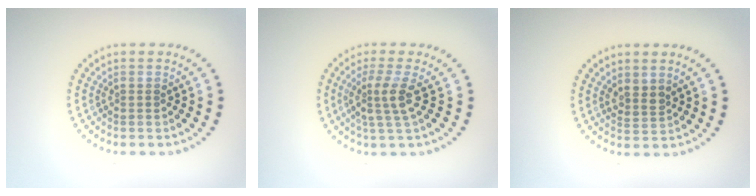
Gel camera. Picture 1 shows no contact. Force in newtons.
{"total": 2.8, "press": 2.1, "slide": 1.8}
{"total": 1.5, "press": 1.2, "slide": 0.9}